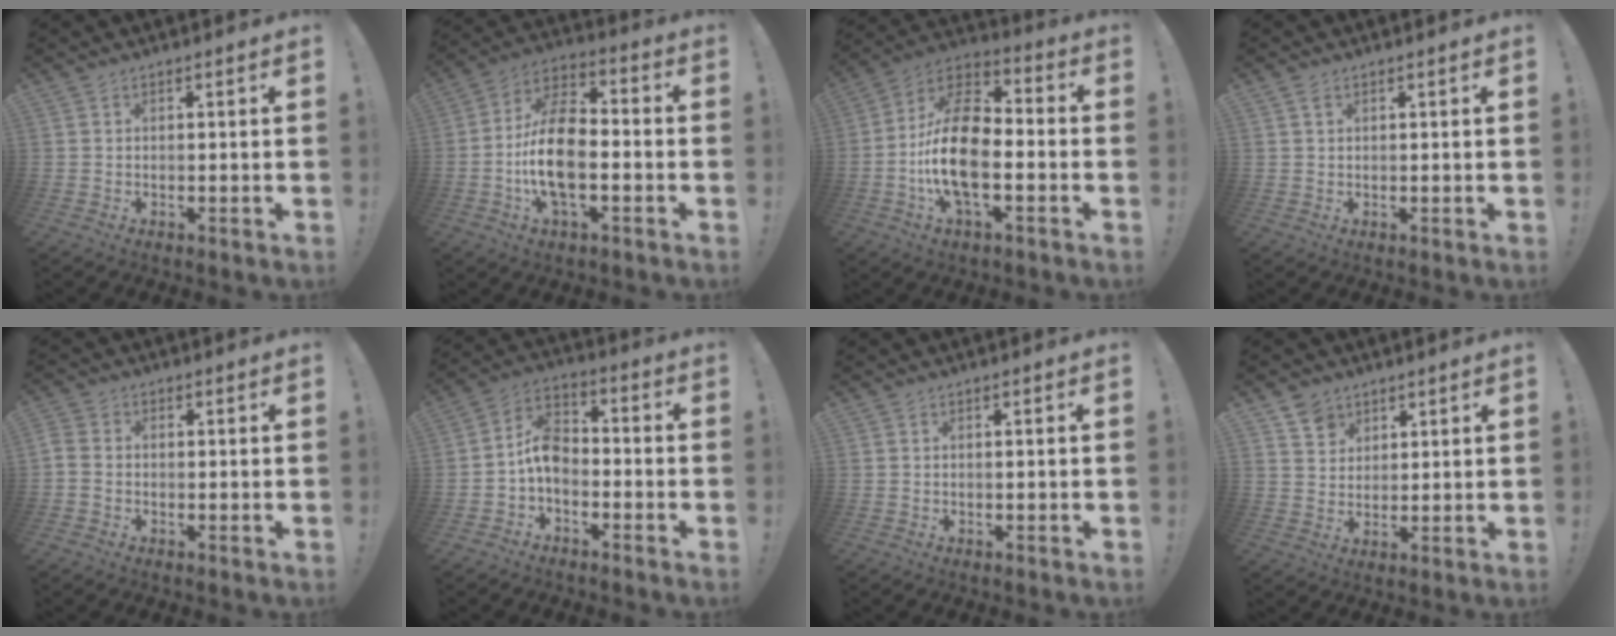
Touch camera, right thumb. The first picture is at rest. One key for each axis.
{"total": 15.8, "fx": -3.5, "fy": 8.2, "fz": 13.0, "tx": -0.262, "ty": 0.013, "tz": -0.063}
{"total": 18.5, "fx": -3.7, "fy": 9.7, "fz": 15.2, "tx": -0.300, "ty": 0.021, "tz": -0.058}
{"total": 1.5, "fx": 0.9, "fy": 0.9, "fz": 0.8, "tx": -0.016, "ty": 0.003, "tz": 0.016}
{"total": 3.2, "fx": -0.9, "fy": 2.6, "fz": 1.7, "tx": -0.040, "ty": 0.012, "tz": -0.015}
{"total": 8.4, "fx": -2.6, "fy": 5.7, "fz": 5.6, "tx": -0.112, "ty": 0.020, "tz": -0.046}
{"total": 0.0}
{"total": 6.6, "fx": 4.4, "fy": 4.8, "fz": 0.9, "tx": -0.009, "ty": -0.029, "tz": 0.085}